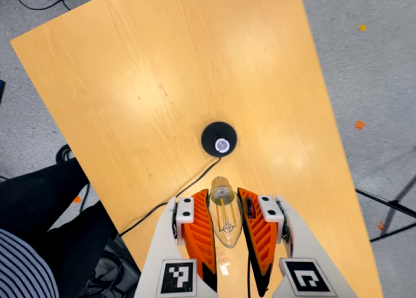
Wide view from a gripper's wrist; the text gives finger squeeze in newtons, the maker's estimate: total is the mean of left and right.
{"total": 22.3, "left": 24.9, "right": 19.6}